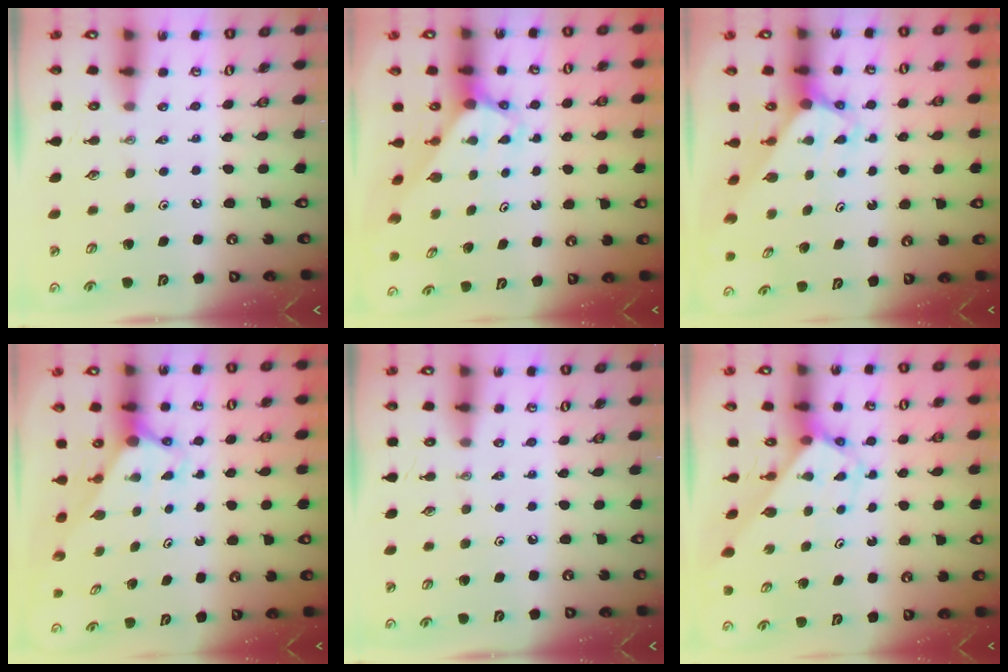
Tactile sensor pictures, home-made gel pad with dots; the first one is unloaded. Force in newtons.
{"total": 3.2, "press": 3.2, "slide": 0.2}
{"total": 3.0, "press": 3.0, "slide": 0.2}
{"total": 2.7, "press": 2.7, "slide": 0.0}
{"total": 0.0}
{"total": 2.8, "press": 2.8, "slide": 0.1}